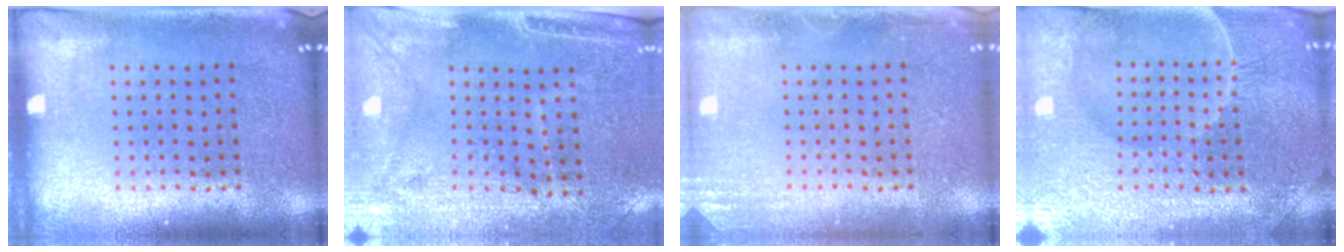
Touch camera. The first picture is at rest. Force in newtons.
{"total": 3.0, "press": 2.7, "slide": 1.4}
{"total": 1.6, "press": 1.6, "slide": 0.3}
{"total": 4.4, "press": 4.3, "slide": 1.1}